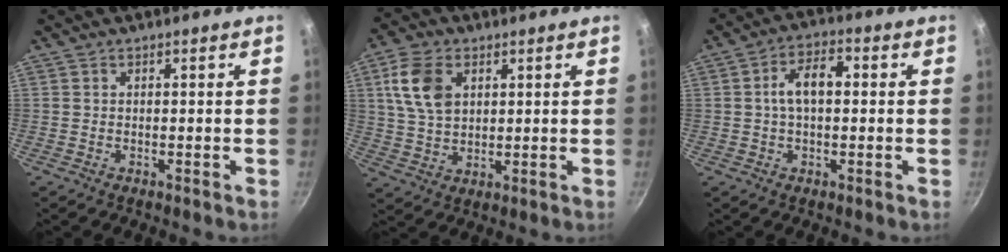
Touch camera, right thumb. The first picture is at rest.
{"total": 10.2, "force": [3.3, 6.7, 6.9], "torque": [-0.118, -0.006, 0.066]}
{"total": 7.2, "force": [0.7, 3.9, 6.1], "torque": [-0.094, 0.020, 0.005]}